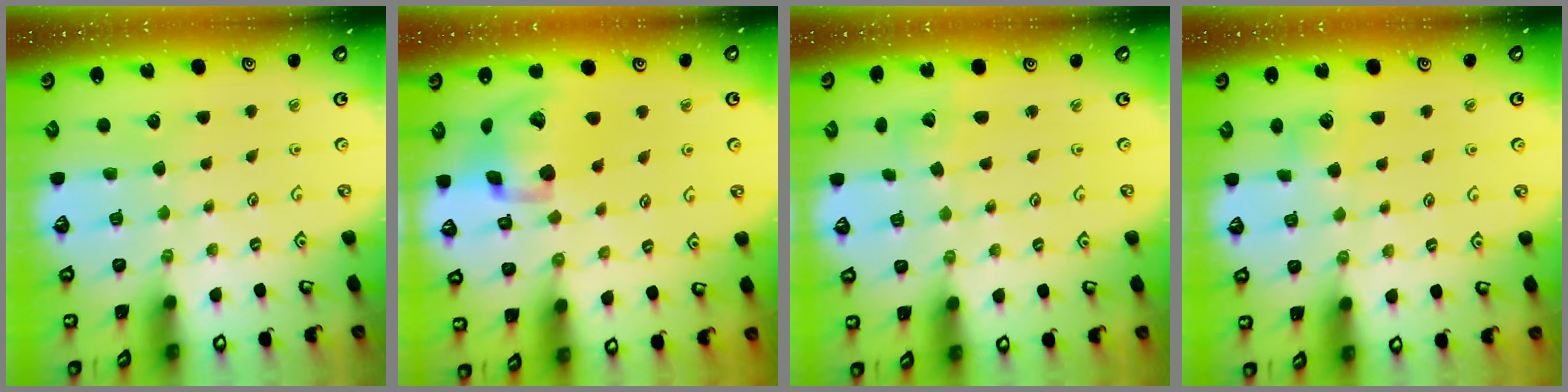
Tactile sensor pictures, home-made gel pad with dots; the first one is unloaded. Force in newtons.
{"total": 16.3, "press": 16.1, "slide": 2.7}
{"total": 3.1, "press": 3.1, "slide": 0.3}
{"total": 5.0, "press": 5.0, "slide": 0.6}